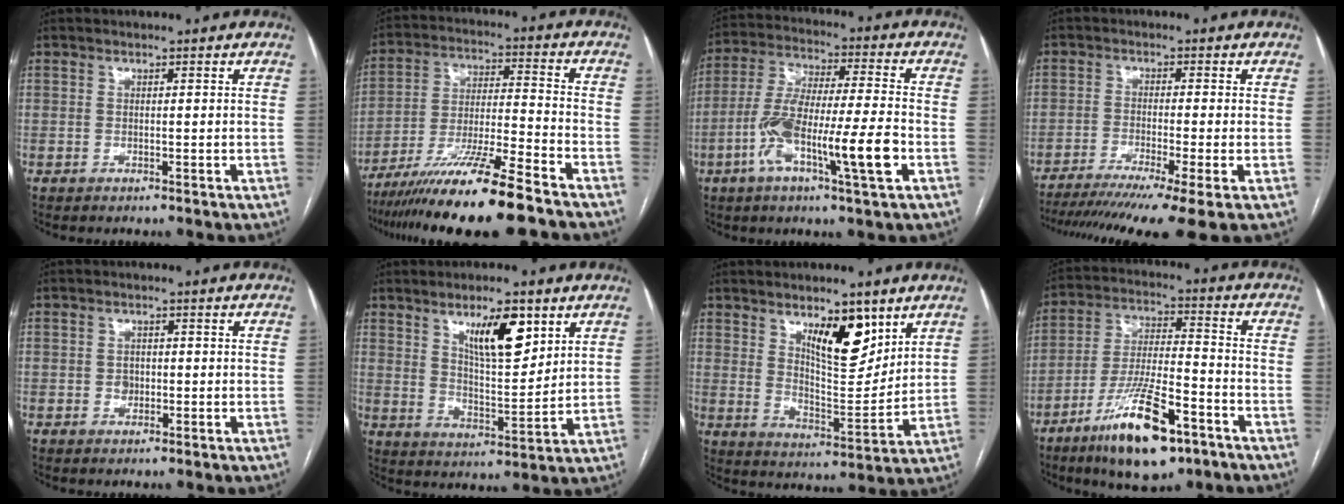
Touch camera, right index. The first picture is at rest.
{"total": 15.8, "force": [-12.1, -0.5, 10.1], "torque": [-0.190, -0.030, -0.211]}
{"total": 14.8, "force": [-4.9, 1.3, 13.9], "torque": [-0.265, -0.001, -0.090]}
{"total": 15.1, "force": [-11.3, -0.6, 10.0], "torque": [-0.141, -0.037, -0.179]}
{"total": 1.7, "force": [-0.2, 1.5, 0.9], "torque": [-0.012, 0.004, -0.001]}
{"total": 10.0, "force": [5.4, 2.7, 8.0], "torque": [-0.136, -0.004, 0.096]}
{"total": 10.6, "force": [6.0, 3.6, 7.9], "torque": [-0.131, -0.007, 0.108]}
{"total": 15.2, "force": [-8.9, 3.6, 11.7], "torque": [-0.218, -0.015, -0.150]}